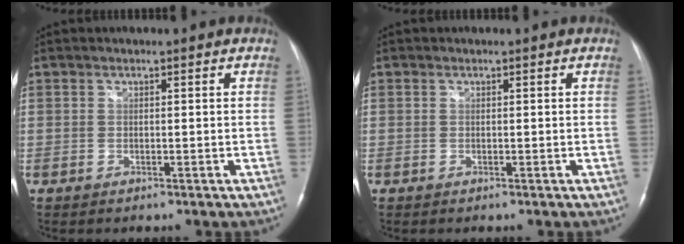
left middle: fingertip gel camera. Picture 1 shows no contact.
{"total": 0.0}